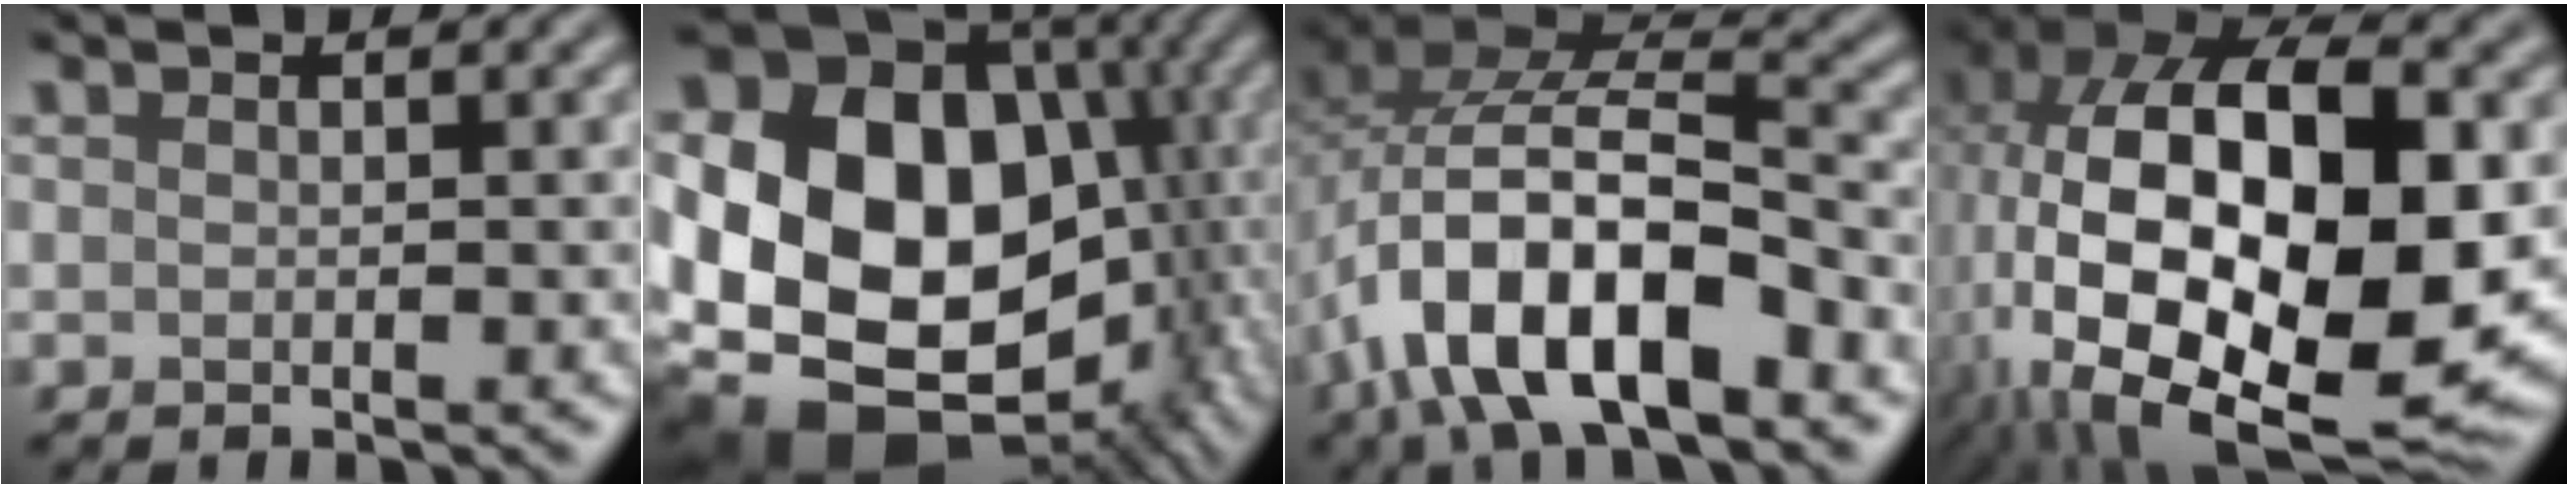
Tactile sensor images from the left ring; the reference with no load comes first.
{"total": 21.6, "force": [-2.9, 17.2, 12.8], "torque": [-0.258, -0.019, -0.047]}
{"total": 12.6, "force": [-5.3, 5.8, 9.8], "torque": [-0.180, 0.008, -0.097]}
{"total": 20.3, "force": [-0.8, 11.0, 17.1], "torque": [-0.315, -0.009, 0.012]}